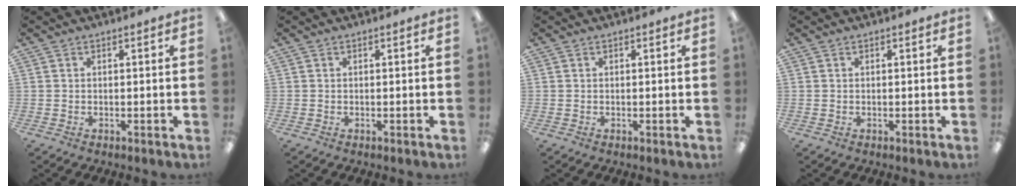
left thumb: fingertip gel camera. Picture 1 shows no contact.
{"total": 0.0}
{"total": 0.0}
{"total": 0.0}